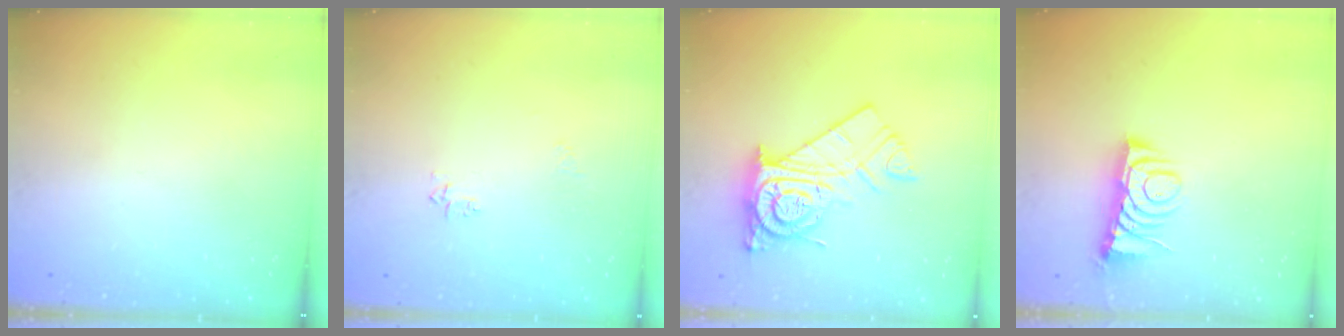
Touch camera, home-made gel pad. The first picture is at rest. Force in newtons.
{"total": 4.2, "press": 4.1, "slide": 0.7}
{"total": 15.0, "press": 14.9, "slide": 1.1}
{"total": 7.0, "press": 7.0, "slide": 0.9}